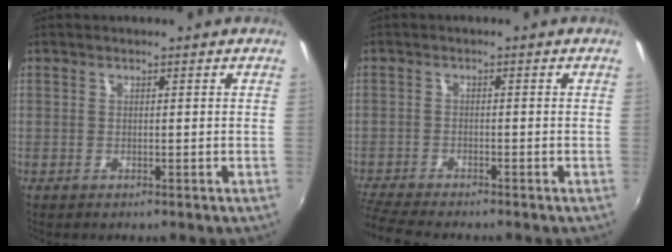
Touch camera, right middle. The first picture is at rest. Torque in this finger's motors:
{"motor_torque": [1.00, -1.14, 0.29, 0.08]}